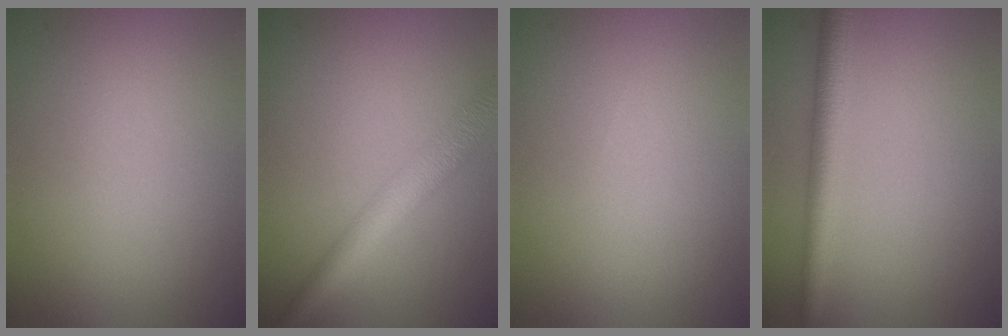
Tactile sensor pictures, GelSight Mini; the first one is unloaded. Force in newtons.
{"total": 4.4, "press": 4.4, "slide": 0.2}
{"total": 0.0}
{"total": 3.7, "press": 3.7, "slide": 0.1}